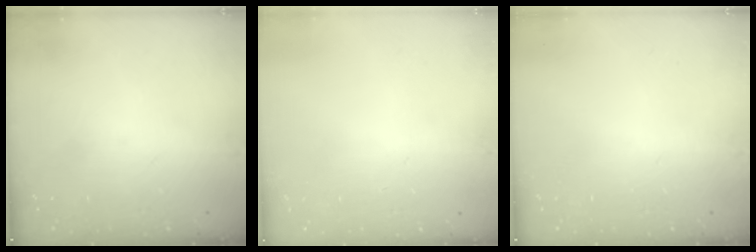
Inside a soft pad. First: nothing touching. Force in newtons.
{"total": 0.0}
{"total": 0.0}